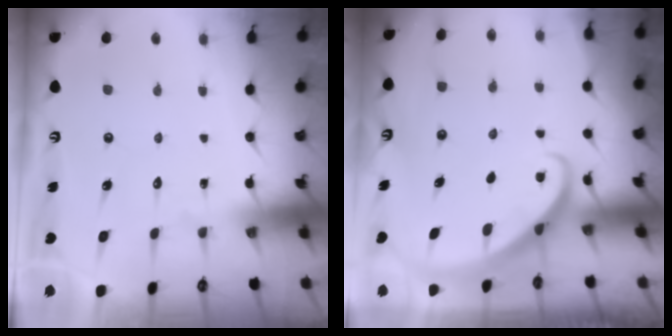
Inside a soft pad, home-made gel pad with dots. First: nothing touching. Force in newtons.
{"total": 2.8, "press": 2.8, "slide": 0.2}